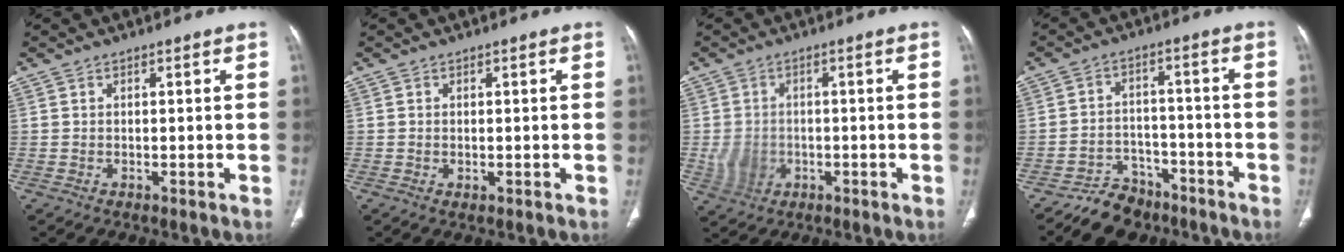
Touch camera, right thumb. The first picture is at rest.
{"total": 0.7, "force": [-0.1, 0.5, 0.5], "torque": [-0.009, -0.003, 0.001]}
{"total": 5.1, "force": [-1.1, 4.2, 2.6], "torque": [-0.039, 0.007, -0.010]}
{"total": 8.7, "force": [-7.0, 5.0, 1.5], "torque": [-0.007, 0.056, -0.116]}